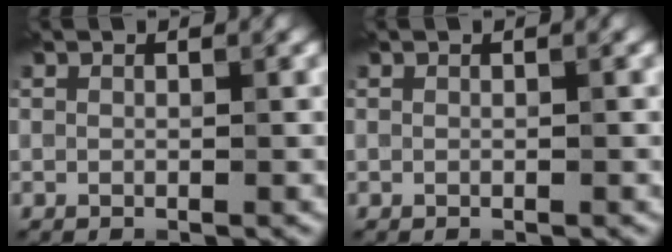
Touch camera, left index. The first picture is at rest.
{"total": 0.0}